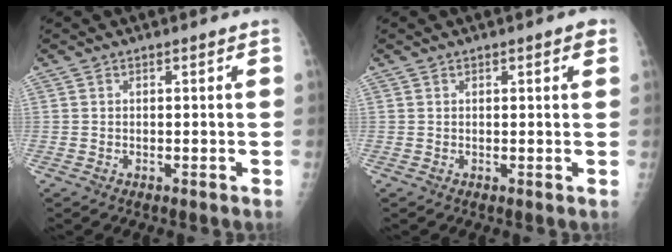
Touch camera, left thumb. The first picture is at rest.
{"total": 2.2, "force": [1.1, 0.7, 1.8], "torque": [-0.015, -0.001, 0.013]}